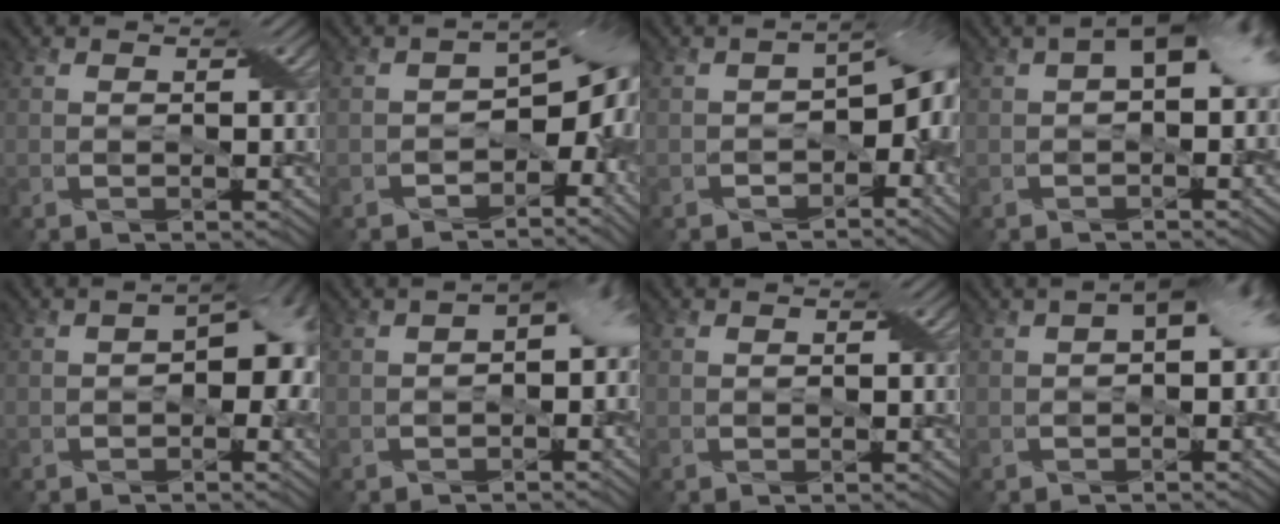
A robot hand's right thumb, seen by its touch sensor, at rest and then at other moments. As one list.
[{"total": 9.9, "force": [-4.1, 5.9, 6.8], "torque": [-0.068, -0.024, -0.068]}, {"total": 9.0, "force": [-3.0, 5.0, 6.8], "torque": [-0.065, -0.021, -0.052]}, {"total": 8.8, "force": [1.2, 5.1, 7.1], "torque": [-0.080, 0.003, 0.016]}, {"total": 6.2, "force": [-0.4, 3.7, 4.9], "torque": [-0.053, 0.000, -0.010]}, {"total": 7.8, "force": [-0.7, 4.8, 6.1], "torque": [-0.049, -0.004, -0.005]}, {"total": 0.0}, {"total": 8.9, "force": [0.8, 5.2, 7.2], "torque": [-0.069, 0.010, 0.008]}]